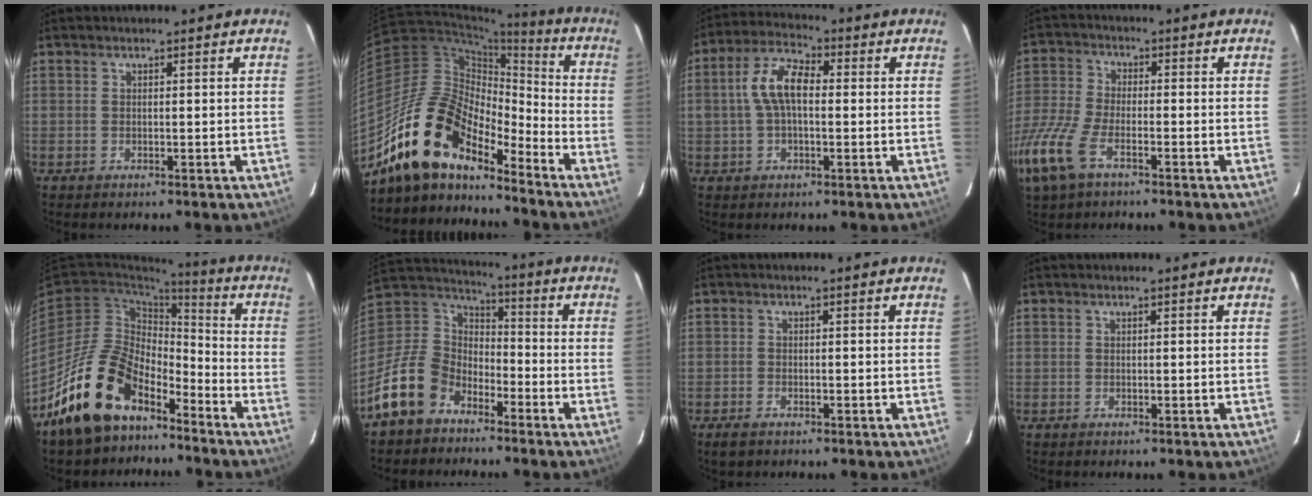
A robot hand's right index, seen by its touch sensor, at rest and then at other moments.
{"total": 17.4, "force": [-14.0, 6.5, 8.1], "torque": [-0.147, 0.004, -0.263]}
{"total": 8.2, "force": [0.3, 4.3, 7.0], "torque": [-0.142, 0.021, 0.004]}
{"total": 14.2, "force": [-8.0, 6.2, 9.9], "torque": [-0.240, -0.027, -0.170]}
{"total": 17.4, "force": [-12.4, 8.7, 8.4], "torque": [-0.160, 0.020, -0.209]}
{"total": 14.1, "force": [-9.3, 9.0, 5.5], "torque": [-0.146, 0.020, -0.168]}
{"total": 2.3, "force": [-1.8, 1.0, 1.1], "torque": [-0.030, -0.003, -0.034]}
{"total": 0.0}